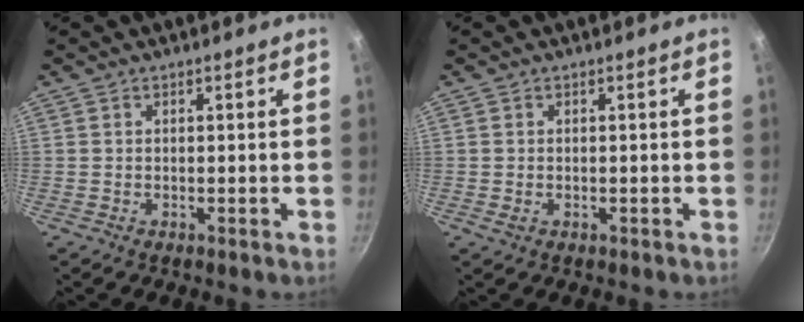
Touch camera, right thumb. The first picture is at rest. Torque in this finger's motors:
{"motor_torque": [0.22, -0.08, -0.21, 0.01, -0.02]}